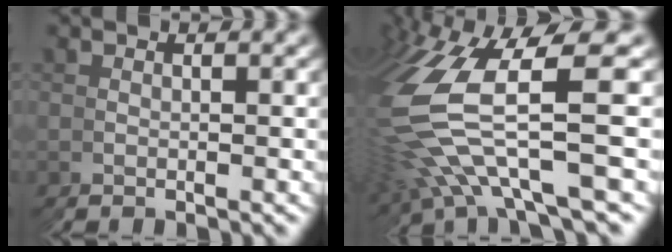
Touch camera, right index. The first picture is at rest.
{"total": 6.3, "force": [1.4, 3.6, 4.9], "torque": [-0.149, 0.000, 0.022]}